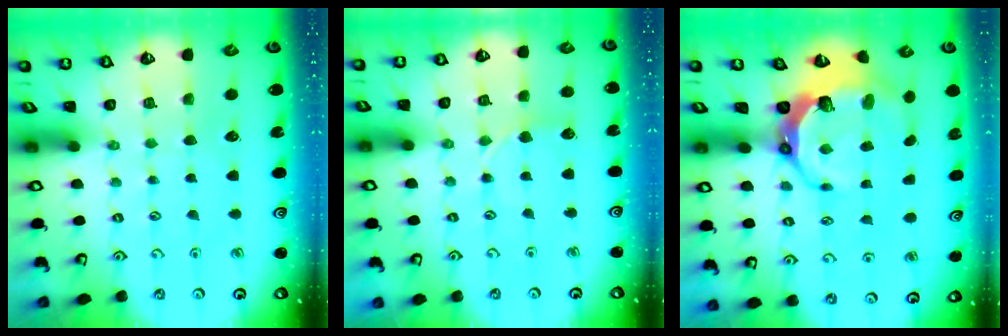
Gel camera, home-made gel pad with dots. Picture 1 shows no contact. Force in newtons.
{"total": 5.0, "press": 4.9, "slide": 0.7}
{"total": 10.7, "press": 9.4, "slide": 5.1}